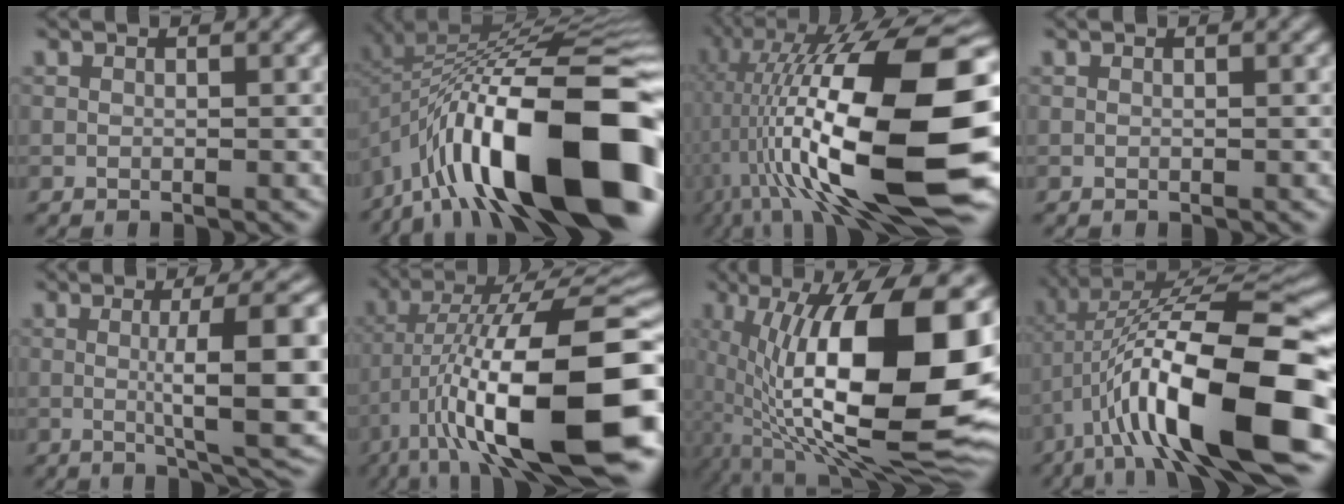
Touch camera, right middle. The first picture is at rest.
{"total": 18.9, "force": [-7.5, 6.9, 16.0], "torque": [-0.256, 0.039, -0.129]}
{"total": 19.6, "force": [-0.5, 6.0, 18.6], "torque": [-0.320, 0.022, -0.003]}
{"total": 0.0}
{"total": 9.9, "force": [-0.3, 1.9, 9.7], "torque": [-0.127, 0.007, 0.003]}
{"total": 16.7, "force": [-4.4, 5.0, 15.3], "torque": [-0.249, 0.032, -0.065]}
{"total": 16.4, "force": [0.0, 6.0, 15.2], "torque": [-0.250, 0.007, 0.007]}
{"total": 15.8, "force": [-3.7, 4.4, 14.7], "torque": [-0.248, 0.033, -0.053]}